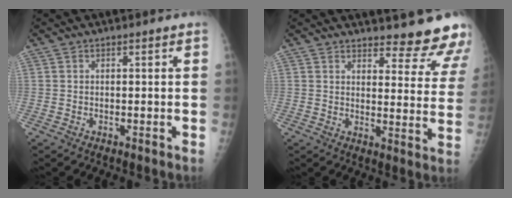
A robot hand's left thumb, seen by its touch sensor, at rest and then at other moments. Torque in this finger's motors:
{"motor_torque": [0.05, 0.10, -0.02, 0.09, 0.08]}